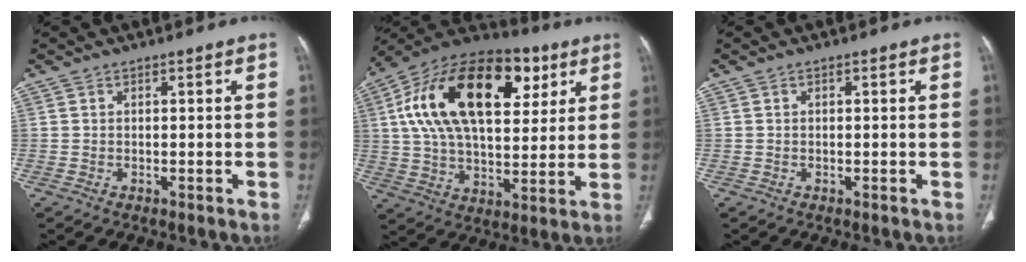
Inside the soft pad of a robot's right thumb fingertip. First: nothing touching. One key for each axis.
{"total": 28.2, "fx": 9.1, "fy": 15.6, "fz": 21.6, "tx": -0.367, "ty": 0.016, "tz": 0.148}
{"total": 0.0}